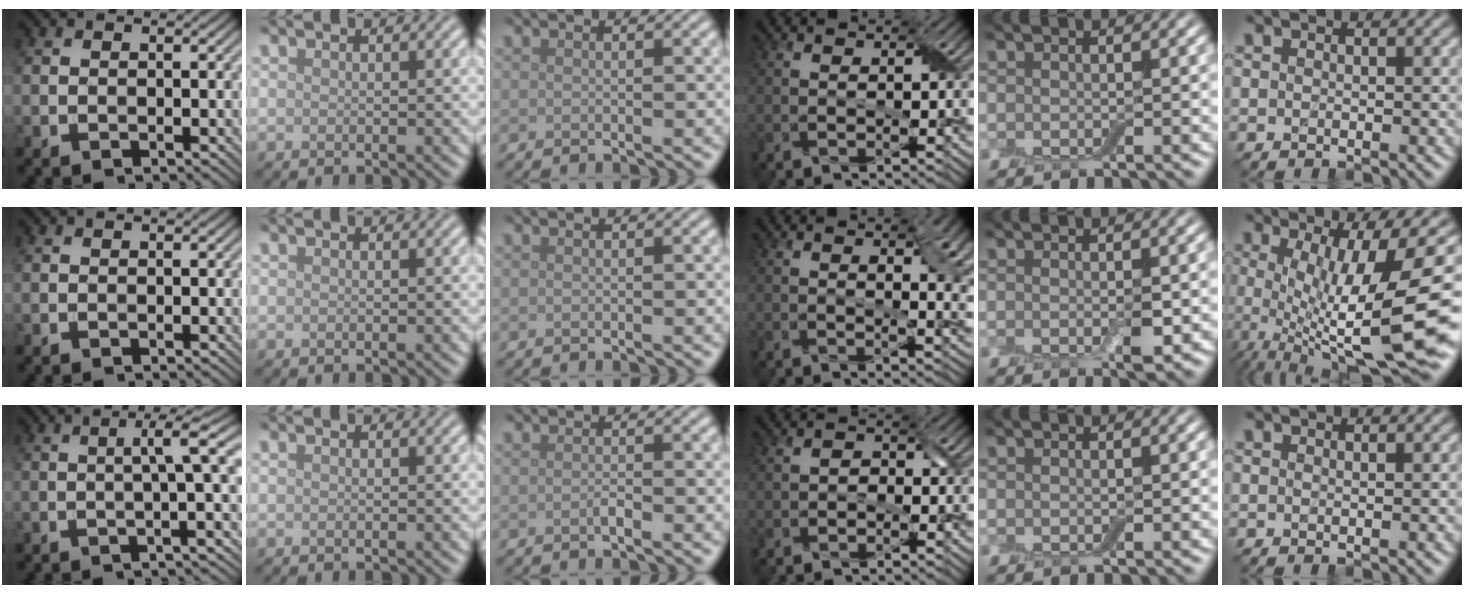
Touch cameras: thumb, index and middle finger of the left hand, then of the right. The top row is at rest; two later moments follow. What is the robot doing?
{"motion": "peel", "object": "aluminum foil"}